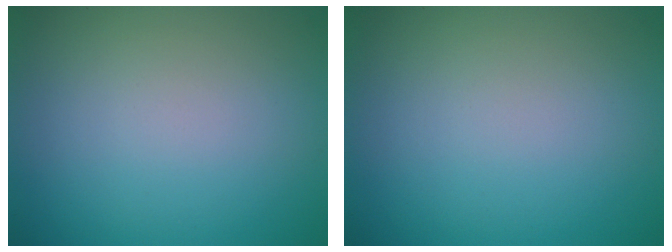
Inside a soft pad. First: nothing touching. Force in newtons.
{"total": 0.0}